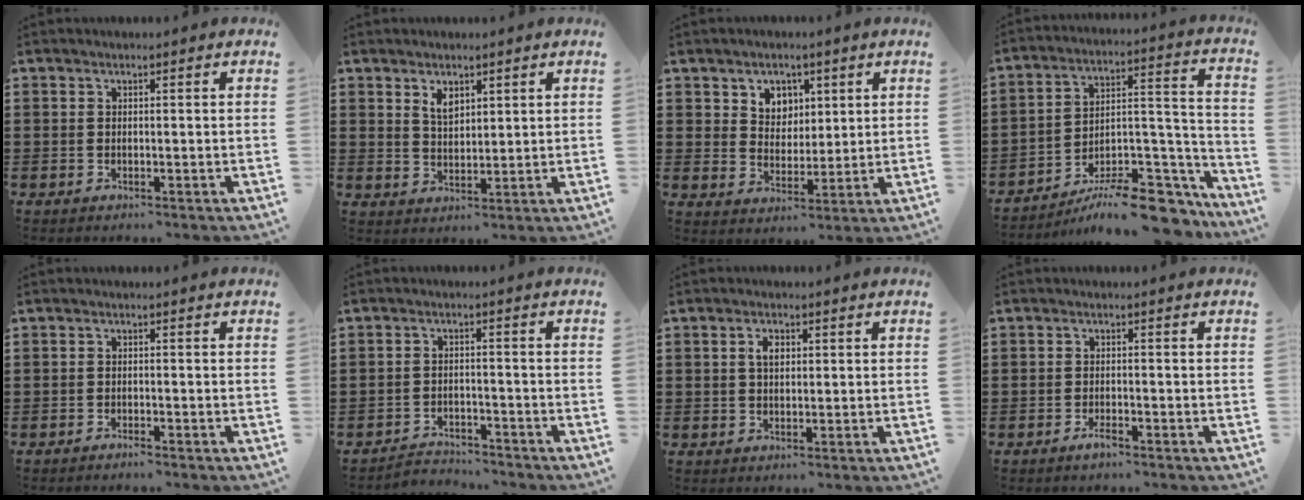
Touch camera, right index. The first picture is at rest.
{"total": 3.2, "force": [2.1, 1.7, 1.7], "torque": [-0.031, 0.002, 0.036]}
{"total": 4.6, "force": [2.5, 3.8, 0.5], "torque": [-0.025, 0.008, 0.042]}
{"total": 11.6, "force": [-9.6, 3.3, 5.7], "torque": [-0.068, 0.048, -0.169]}
{"total": 0.9, "force": [-0.9, 0.0, 0.2], "torque": [-0.008, -0.003, -0.017]}
{"total": 3.0, "force": [-3.0, 0.5, -0.2], "torque": [-0.007, 0.000, -0.066]}
{"total": 2.5, "force": [0.6, 1.3, 2.0], "torque": [-0.042, 0.009, 0.009]}
{"total": 1.8, "force": [-1.3, 0.5, 1.2], "torque": [-0.023, -0.002, -0.023]}